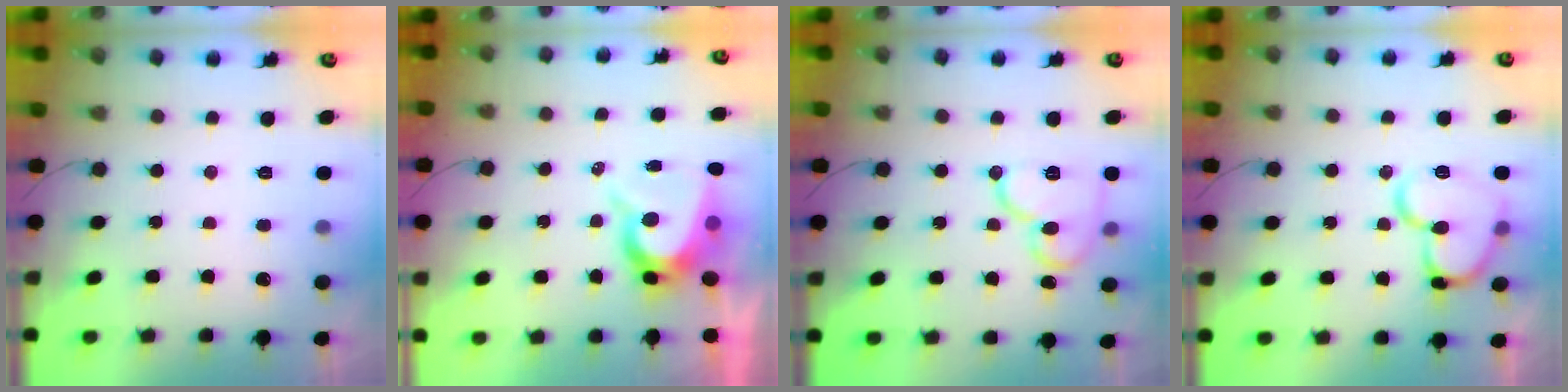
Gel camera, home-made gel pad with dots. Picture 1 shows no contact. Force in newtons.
{"total": 7.7, "press": 7.7, "slide": 0.7}
{"total": 13.6, "press": 13.5, "slide": 1.7}
{"total": 14.8, "press": 14.7, "slide": 1.5}